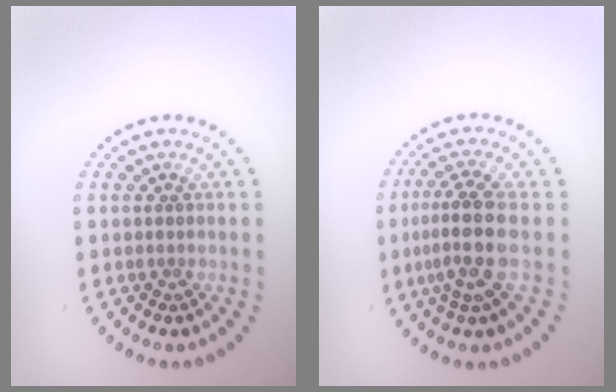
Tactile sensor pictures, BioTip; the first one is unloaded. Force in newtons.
{"total": 3.9, "press": 3.1, "slide": 2.4}